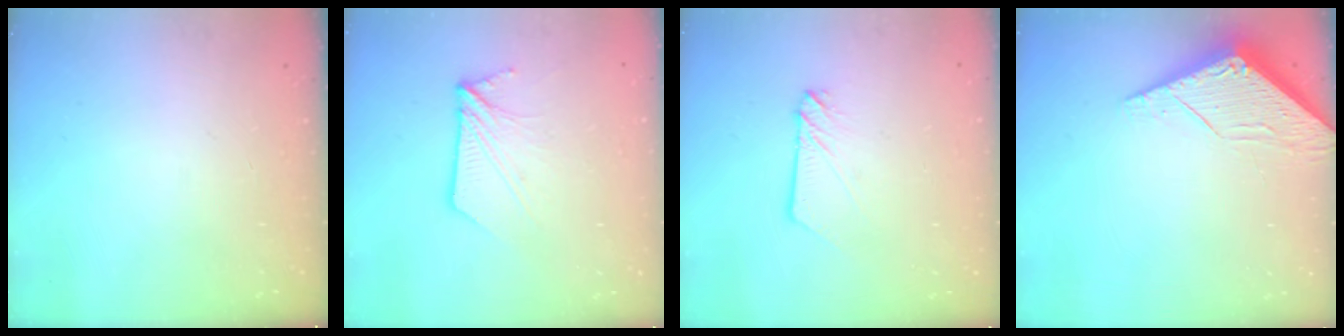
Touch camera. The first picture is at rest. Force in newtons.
{"total": 8.1, "press": 8.1, "slide": 0.4}
{"total": 3.2, "press": 3.2, "slide": 0.4}
{"total": 5.6, "press": 5.6, "slide": 0.3}